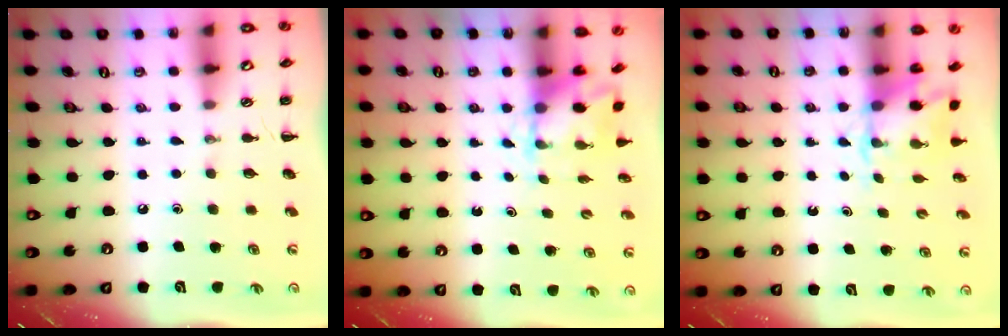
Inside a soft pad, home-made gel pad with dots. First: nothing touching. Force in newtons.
{"total": 2.7, "press": 2.5, "slide": 0.9}
{"total": 4.5, "press": 4.5, "slide": 0.3}